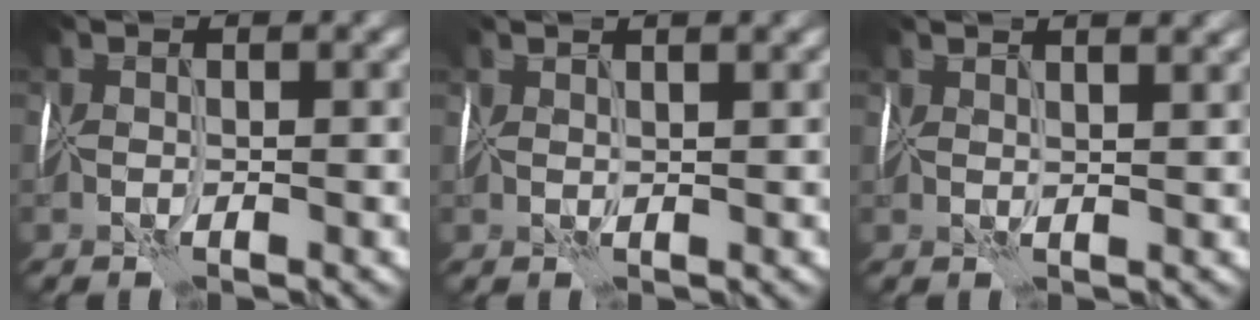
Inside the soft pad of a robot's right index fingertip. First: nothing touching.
{"total": 2.6, "force": [2.1, 0.5, 1.5], "torque": [-0.009, 0.011, 0.030]}
{"total": 4.6, "force": [3.4, 1.6, 2.6], "torque": [-0.024, 0.029, 0.039]}